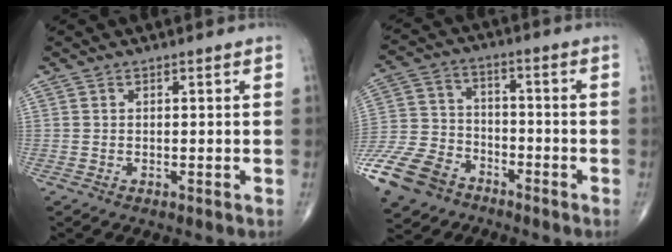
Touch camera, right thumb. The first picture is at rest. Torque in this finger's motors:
{"motor_torque": [1.00, 0.93, 0.85, -0.26, 0.36]}